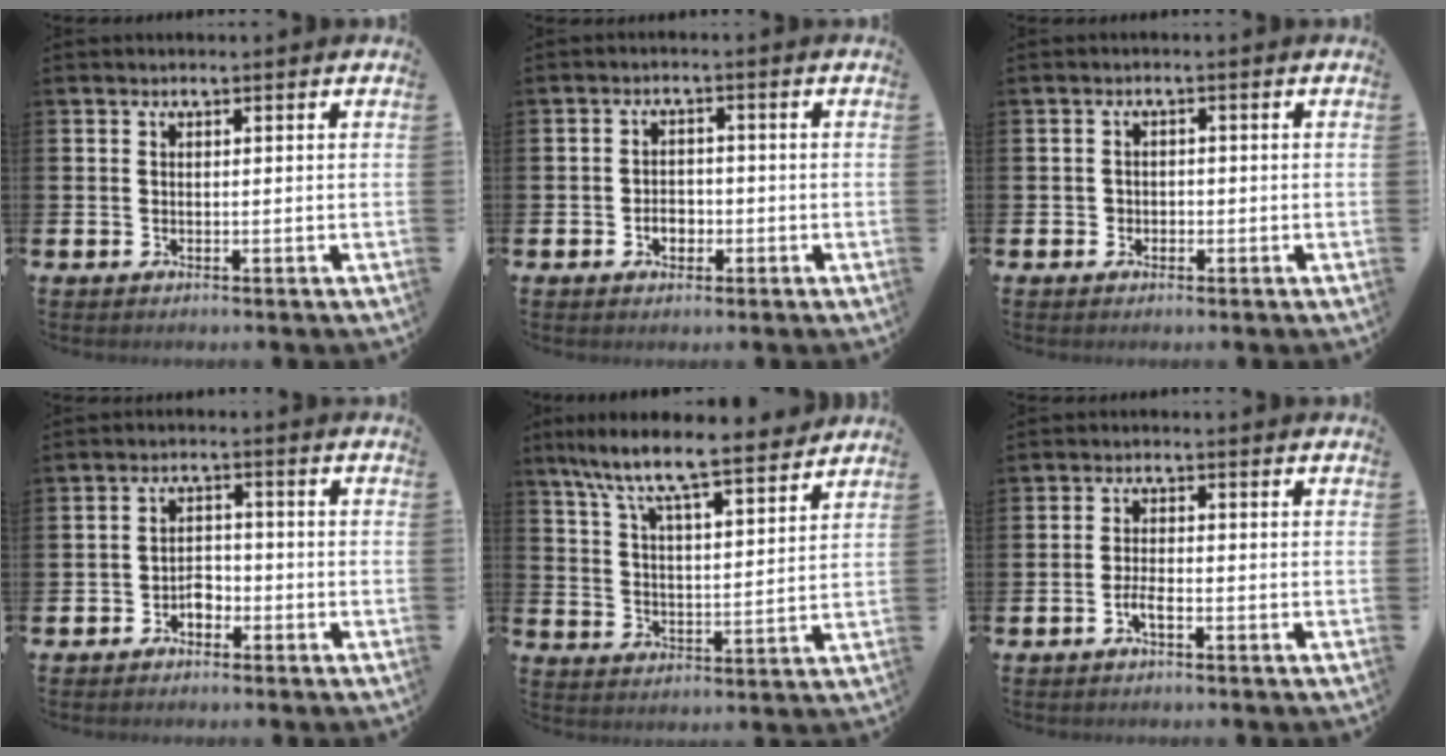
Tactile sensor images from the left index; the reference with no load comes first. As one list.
[{"total": 2.5, "force": [-0.9, 1.9, 1.4], "torque": [-0.016, -0.002, -0.023]}, {"total": 1.2, "force": [-0.6, 1.1, 0.2], "torque": [-0.002, 0.002, -0.015]}, {"total": 2.5, "force": [-1.7, 1.6, 0.8], "torque": [-0.023, 0.009, -0.036]}, {"total": 8.9, "force": [8.2, 0.7, 3.4], "torque": [-0.097, -0.060, 0.138]}, {"total": 2.0, "force": [-1.0, 0.6, 1.6], "torque": [-0.033, 0.004, -0.019]}]